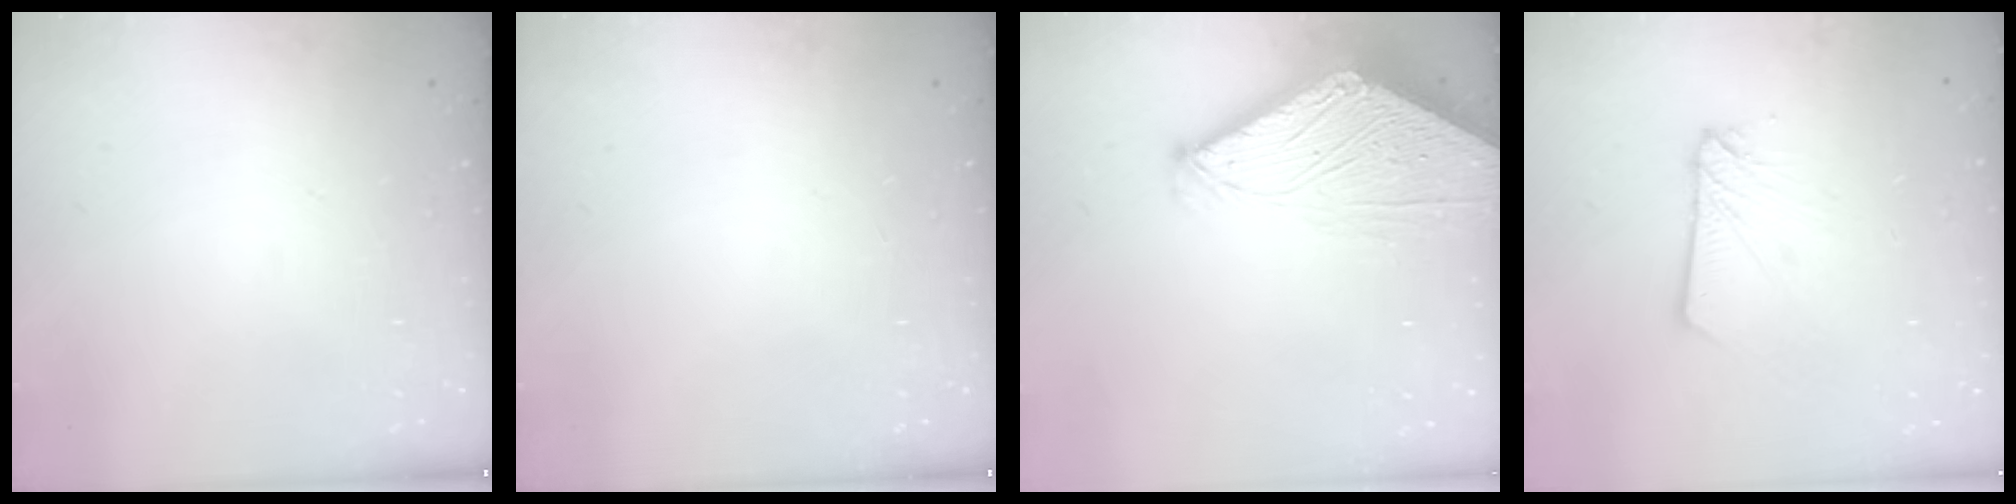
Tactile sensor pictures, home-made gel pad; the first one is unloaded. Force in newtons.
{"total": 0.0}
{"total": 7.1, "press": 7.1, "slide": 0.8}
{"total": 3.6, "press": 3.6, "slide": 0.3}